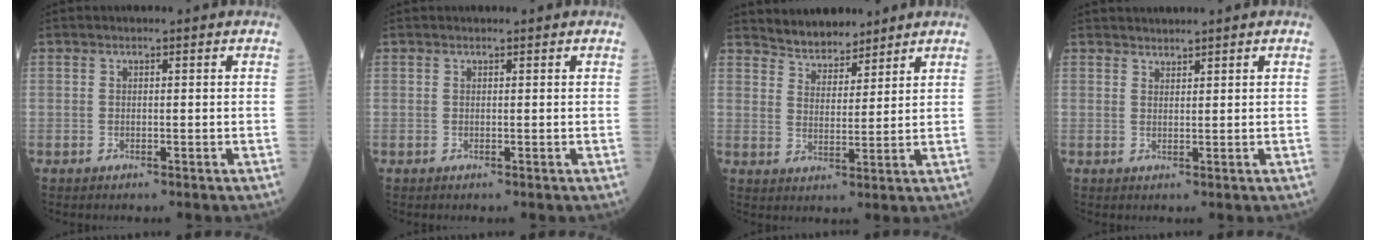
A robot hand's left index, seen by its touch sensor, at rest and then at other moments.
{"total": 0.0}
{"total": 6.0, "force": [5.6, 1.8, 1.0], "torque": [-0.025, 0.015, 0.106]}
{"total": 1.9, "force": [1.9, -0.1, 0.1], "torque": [0.001, 0.015, 0.040]}